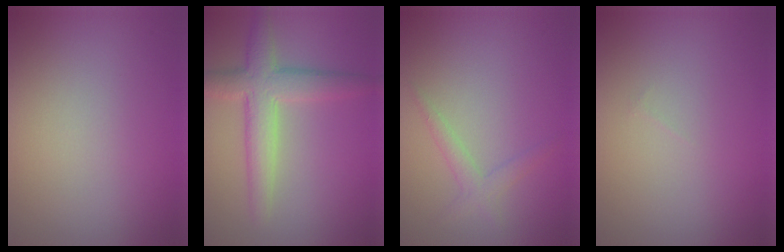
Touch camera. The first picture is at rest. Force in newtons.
{"total": 4.7, "press": 4.7, "slide": 0.3}
{"total": 1.7, "press": 1.7, "slide": 0.1}
{"total": 0.0}